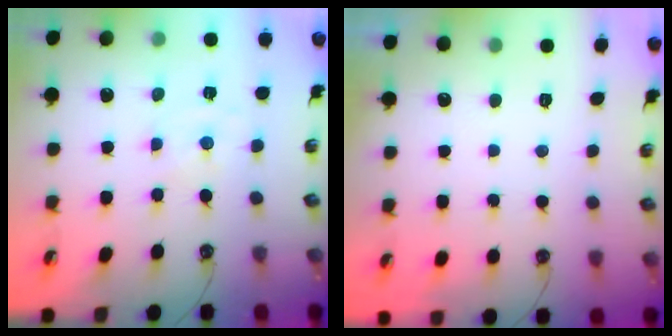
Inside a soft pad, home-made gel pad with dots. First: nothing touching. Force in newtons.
{"total": 0.0}